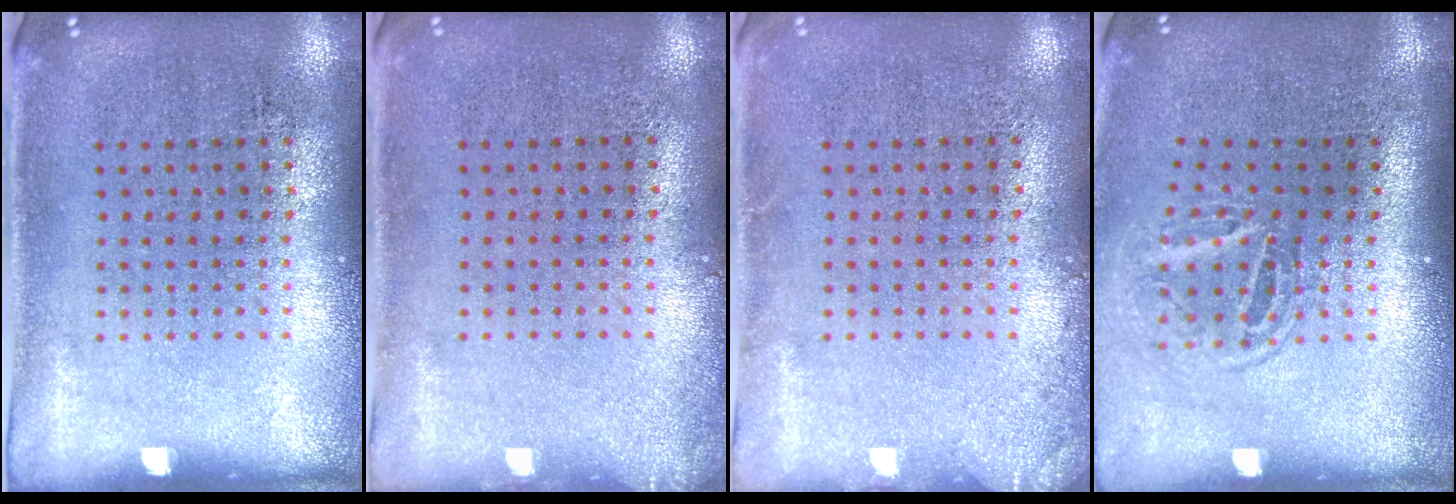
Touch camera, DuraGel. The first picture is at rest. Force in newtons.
{"total": 0.7, "press": 0.7, "slide": 0.1}
{"total": 1.2, "press": 1.2, "slide": 0.2}
{"total": 1.6, "press": 1.0, "slide": 1.2}